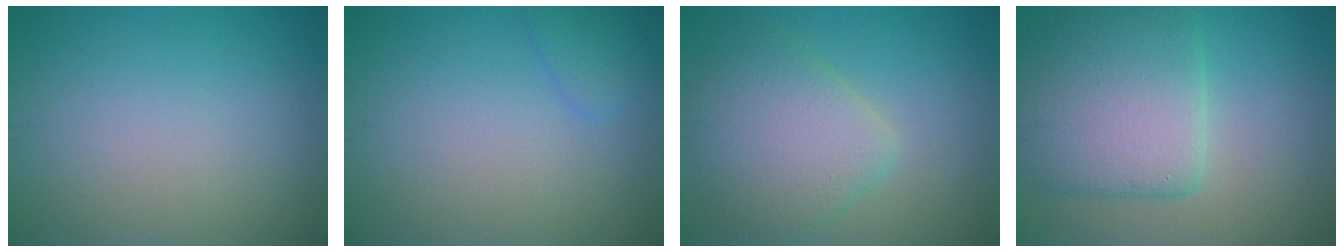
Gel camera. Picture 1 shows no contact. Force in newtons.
{"total": 1.3, "press": 1.3, "slide": 0.1}
{"total": 5.9, "press": 5.9, "slide": 0.4}
{"total": 8.1, "press": 8.1, "slide": 0.4}